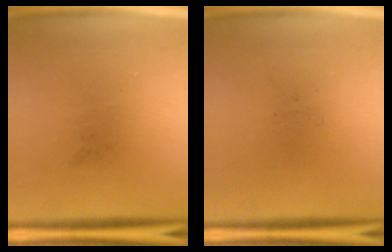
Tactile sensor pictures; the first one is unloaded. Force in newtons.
{"total": 0.0}